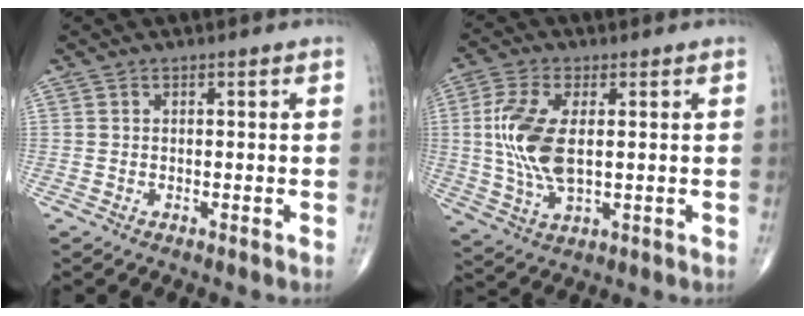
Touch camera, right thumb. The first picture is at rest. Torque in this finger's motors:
{"motor_torque": [0.46, 2.32, 1.48, 0.15, 0.19]}